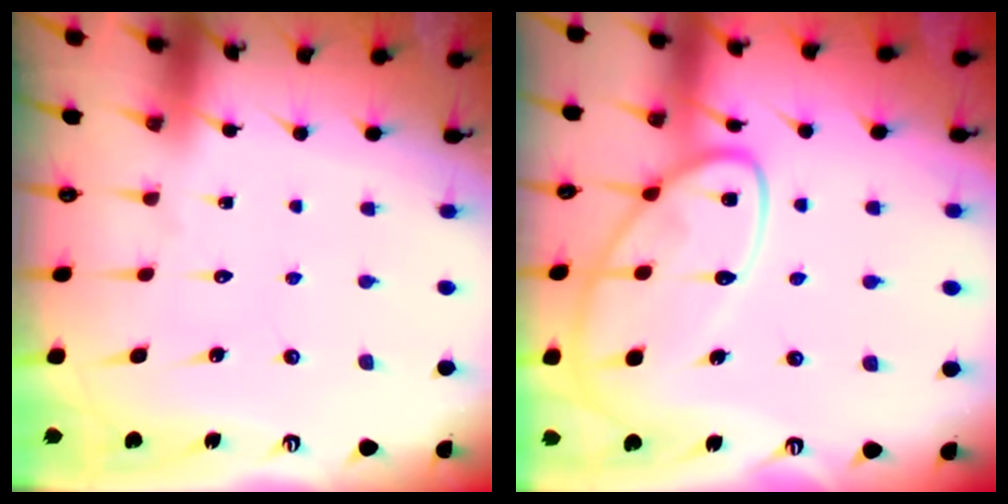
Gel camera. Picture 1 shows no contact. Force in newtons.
{"total": 14.1, "press": 14.1, "slide": 0.9}